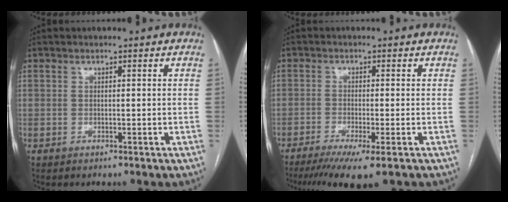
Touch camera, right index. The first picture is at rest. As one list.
[{"total": 8.0, "force": [-5.4, 0.2, 5.9], "torque": [-0.092, -0.020, -0.087]}]